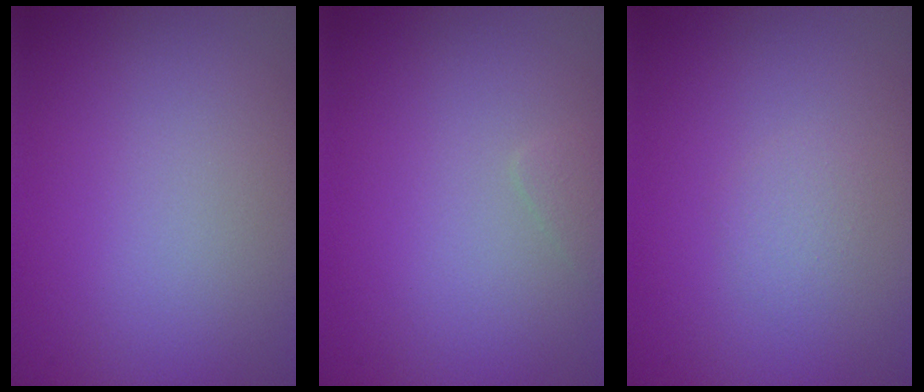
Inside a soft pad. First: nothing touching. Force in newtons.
{"total": 0.6, "press": 0.6, "slide": 0.0}
{"total": 1.0, "press": 1.0, "slide": 0.1}